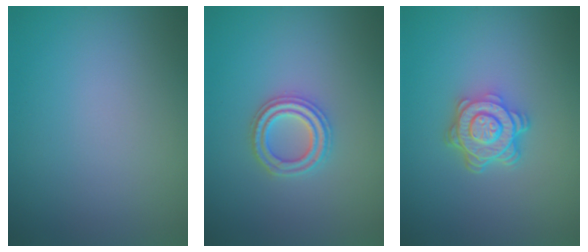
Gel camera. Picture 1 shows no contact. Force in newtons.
{"total": 2.7, "press": 2.6, "slide": 0.7}
{"total": 4.7, "press": 3.5, "slide": 3.1}